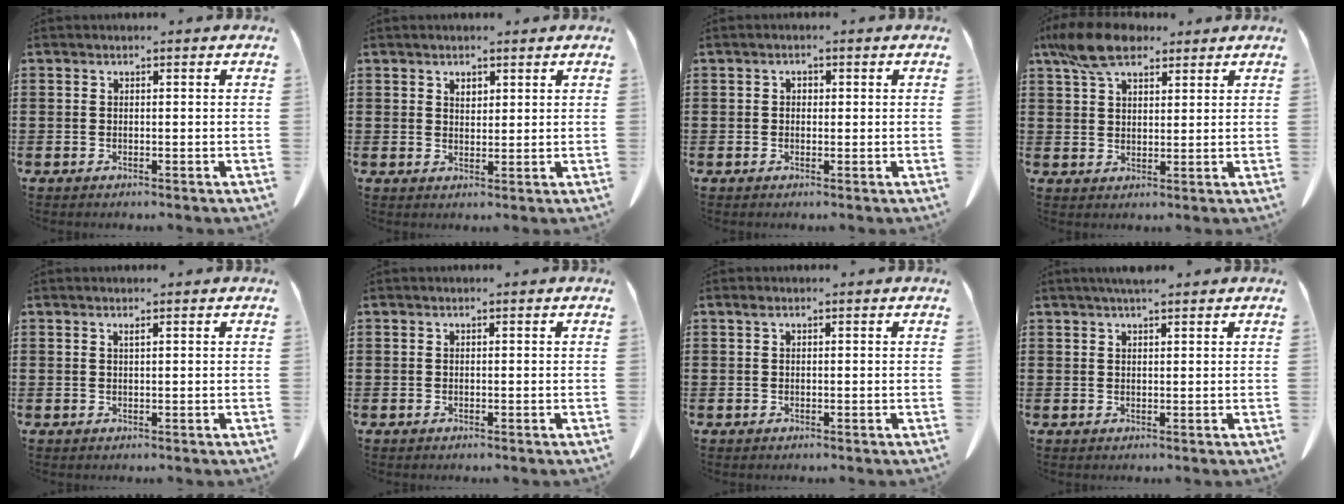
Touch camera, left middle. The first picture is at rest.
{"total": 1.8, "force": [1.4, 0.9, 0.7], "torque": [-0.008, -0.002, 0.026]}
{"total": 0.9, "force": [0.1, 0.7, 0.6], "torque": [-0.015, 0.004, 0.002]}
{"total": 7.9, "force": [5.6, 3.7, 4.3], "torque": [-0.103, 0.000, 0.106]}
{"total": 0.7, "force": [0.4, 0.0, 0.6], "torque": [-0.012, -0.003, 0.009]}
{"total": 0.0}
{"total": 0.7, "force": [0.3, 0.4, 0.4], "torque": [-0.011, 0.003, 0.006]}
{"total": 2.2, "force": [1.7, 0.3, 1.3], "torque": [-0.030, 0.002, 0.031]}